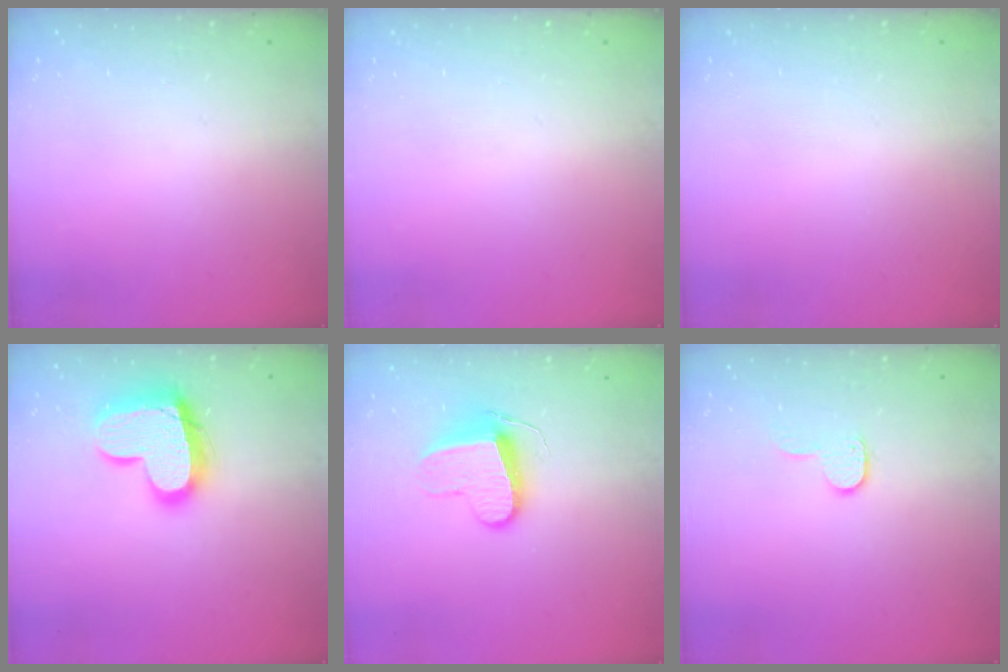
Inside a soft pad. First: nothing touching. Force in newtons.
{"total": 0.0}
{"total": 0.6, "press": 0.6, "slide": 0.2}
{"total": 17.5, "press": 17.4, "slide": 1.3}
{"total": 9.7, "press": 9.7, "slide": 0.3}
{"total": 5.9, "press": 5.9, "slide": 0.5}